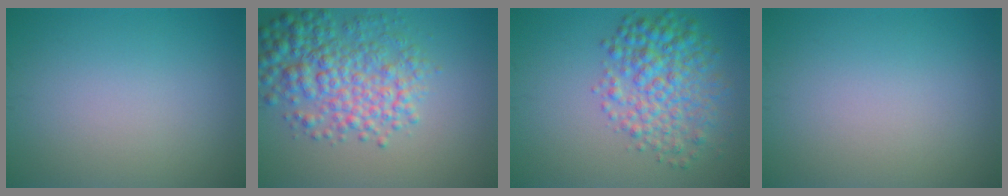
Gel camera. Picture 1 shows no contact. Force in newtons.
{"total": 6.4, "press": 6.4, "slide": 0.2}
{"total": 5.8, "press": 5.8, "slide": 0.1}
{"total": 0.0}